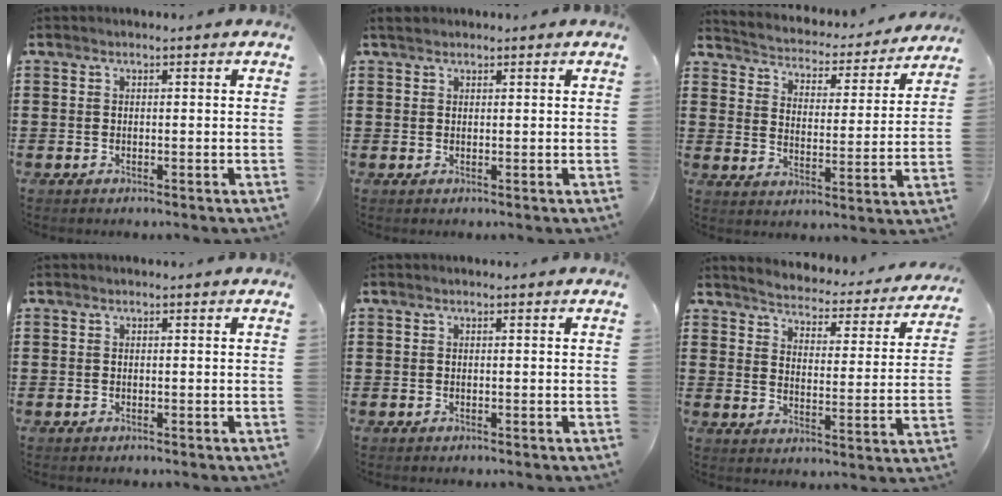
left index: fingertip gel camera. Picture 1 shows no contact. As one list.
[{"total": 1.2, "force": [1.1, 0.4, 0.3], "torque": [-0.009, 0.002, 0.021]}, {"total": 2.8, "force": [2.7, 0.4, -0.1], "torque": [-0.020, -0.030, 0.037]}, {"total": 0.0}, {"total": 0.0}, {"total": 2.8, "force": [2.8, 0.1, 0.2], "torque": [-0.028, -0.033, 0.038]}]